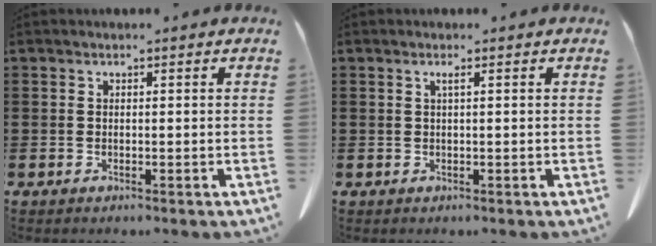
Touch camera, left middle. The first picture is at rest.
{"total": 0.9, "force": [0.3, -0.1, 0.8], "torque": [-0.016, -0.002, 0.005]}